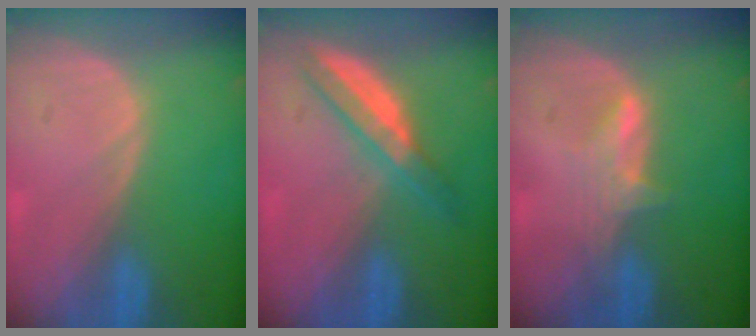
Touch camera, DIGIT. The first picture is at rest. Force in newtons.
{"total": 5.8, "press": 5.2, "slide": 2.6}
{"total": 2.9, "press": 2.9, "slide": 0.4}